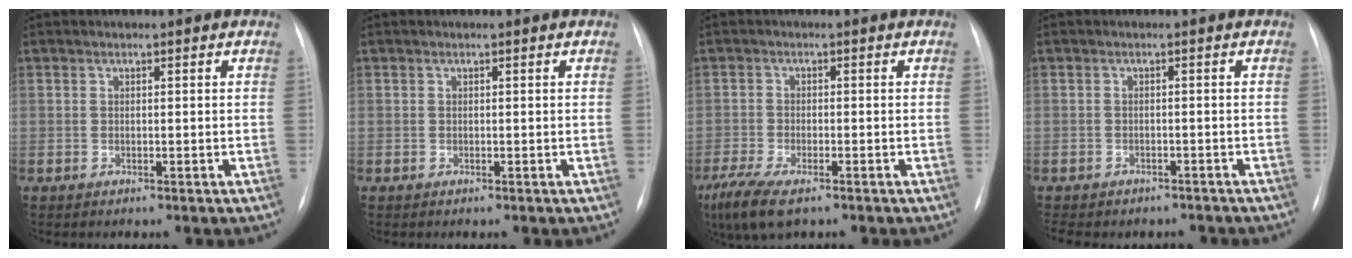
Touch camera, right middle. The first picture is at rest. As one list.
[{"total": 0.0}, {"total": 7.6, "force": [-5.1, 2.2, 5.2], "torque": [-0.105, -0.021, -0.086]}, {"total": 10.2, "force": [-8.5, 4.8, 3.3], "torque": [-0.072, 0.000, -0.100]}]